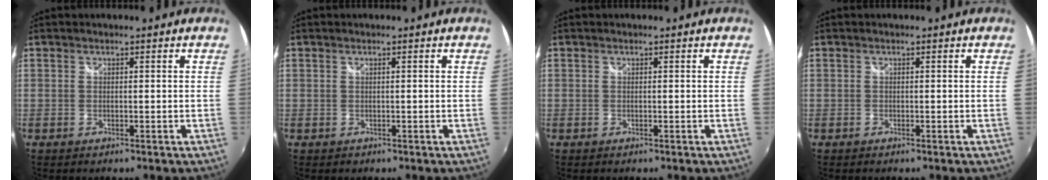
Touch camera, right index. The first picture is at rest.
{"total": 0.0}
{"total": 0.0}
{"total": 0.0}